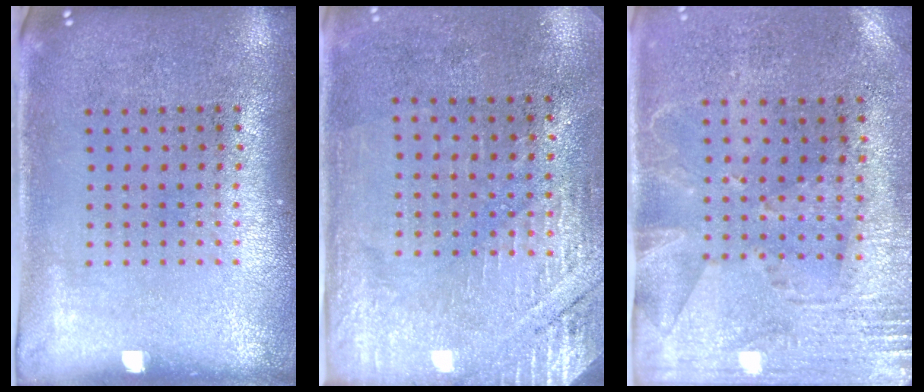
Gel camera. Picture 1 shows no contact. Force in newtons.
{"total": 2.8, "press": 2.5, "slide": 1.2}
{"total": 2.8, "press": 2.3, "slide": 1.5}